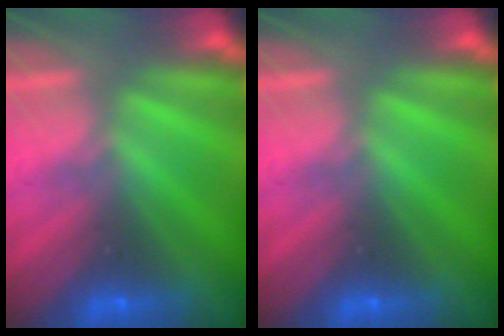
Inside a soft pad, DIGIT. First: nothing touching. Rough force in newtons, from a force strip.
{"total": 0.0}